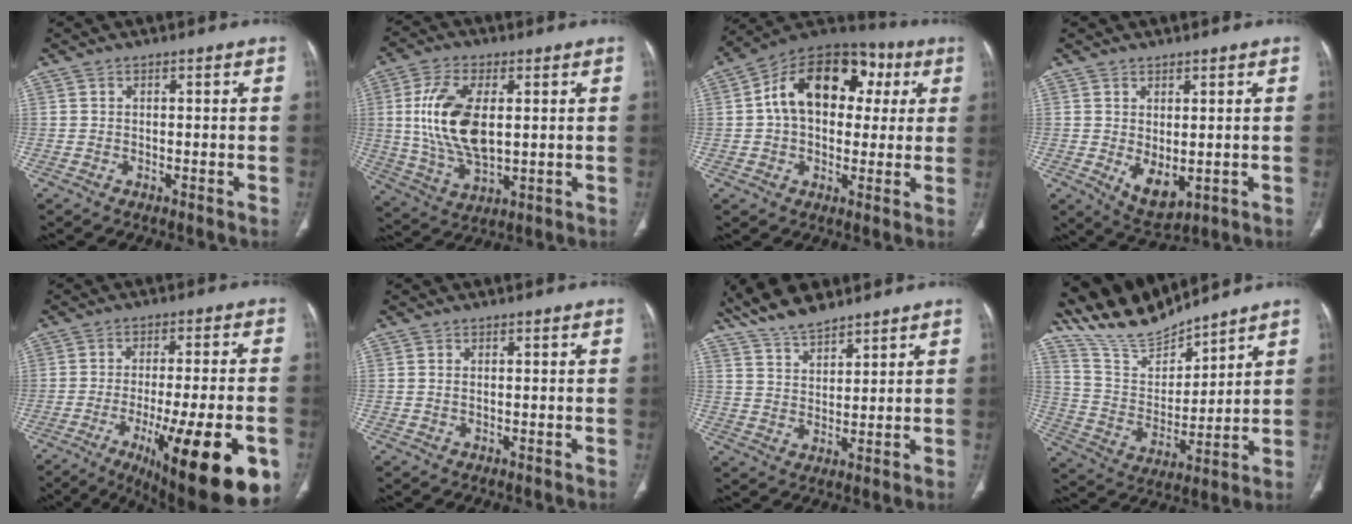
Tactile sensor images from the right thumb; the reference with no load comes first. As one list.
[{"total": 14.6, "force": [2.0, 7.4, 12.4], "torque": [-0.249, -0.010, 0.045]}, {"total": 19.1, "force": [4.0, 12.9, 13.4], "torque": [-0.177, 0.030, 0.053]}, {"total": 5.9, "force": [-0.4, 3.2, 4.9], "torque": [-0.071, -0.012, 0.016]}, {"total": 22.8, "force": [-9.3, 5.9, 20.0], "torque": [-0.235, 0.004, -0.122]}, {"total": 0.5, "force": [0.1, 0.2, 0.4], "torque": [-0.014, 0.004, 0.004]}, {"total": 9.3, "force": [8.0, 2.8, 3.9], "torque": [-0.062, -0.032, 0.156]}, {"total": 13.5, "force": [12.9, 2.4, 3.2], "torque": [-0.043, -0.067, 0.264]}]